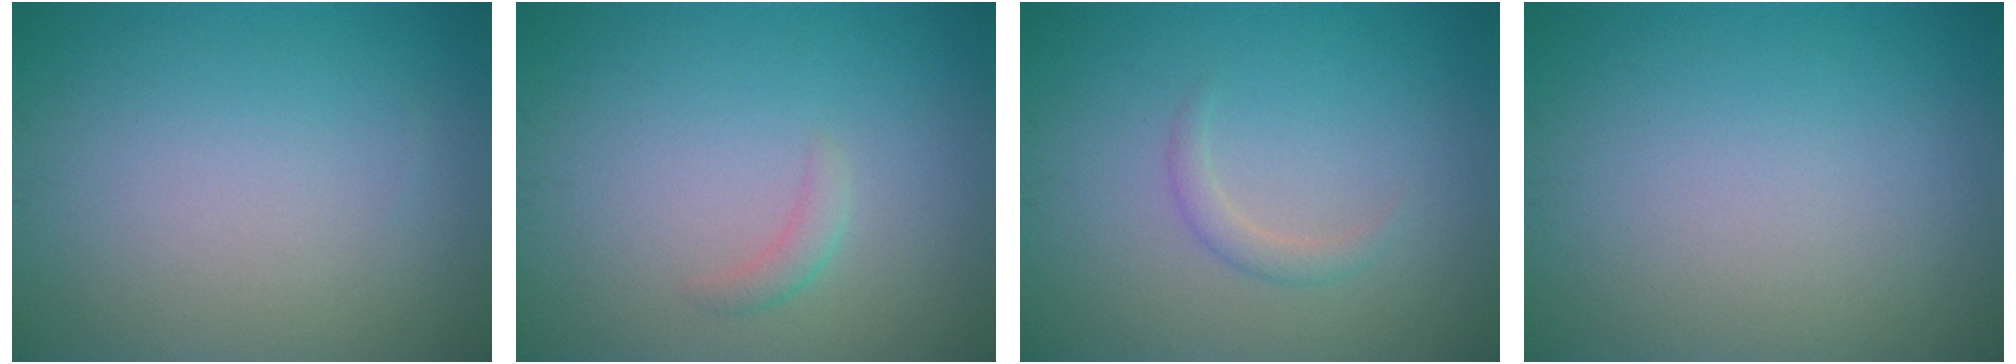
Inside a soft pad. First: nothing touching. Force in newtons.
{"total": 1.1, "press": 1.1, "slide": 0.1}
{"total": 1.3, "press": 1.3, "slide": 0.1}
{"total": 0.0}